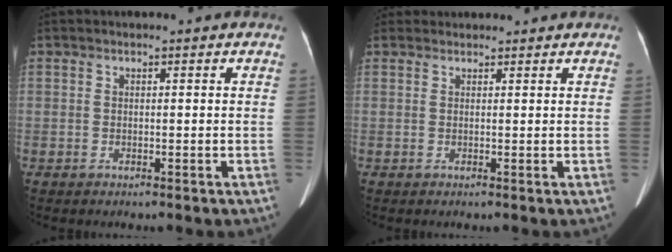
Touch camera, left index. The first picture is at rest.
{"total": 2.6, "force": [2.5, 0.6, 0.0], "torque": [-0.005, 0.022, 0.039]}